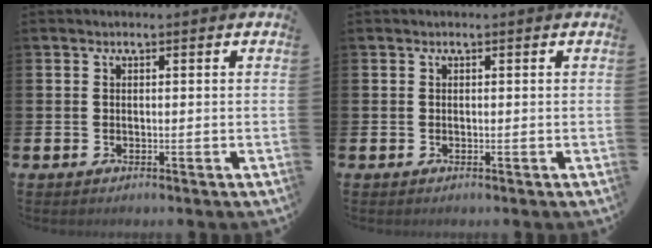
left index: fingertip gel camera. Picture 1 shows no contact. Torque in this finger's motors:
{"motor_torque": [0.23, -0.02, -0.02, 0.00]}